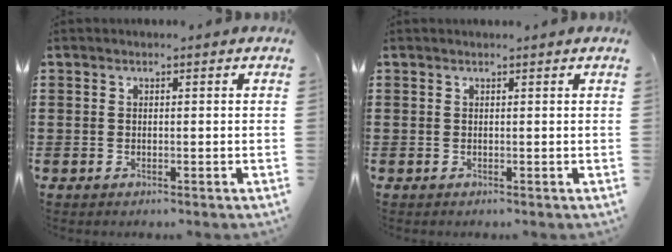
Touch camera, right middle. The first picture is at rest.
{"total": 0.0}